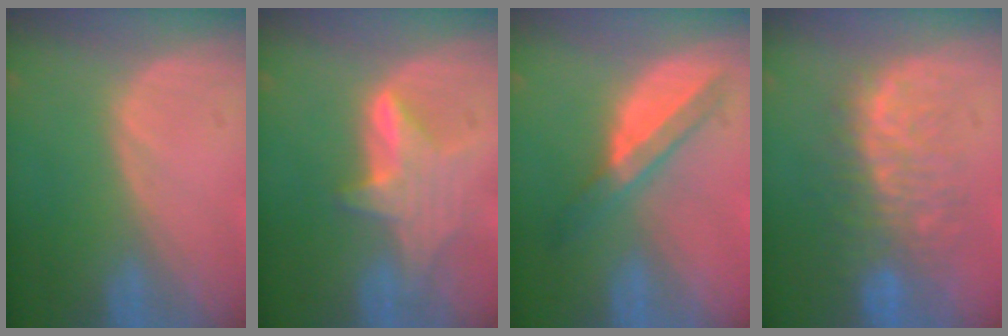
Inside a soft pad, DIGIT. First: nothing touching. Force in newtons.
{"total": 5.6, "press": 5.6, "slide": 0.4}
{"total": 6.0, "press": 5.3, "slide": 2.8}
{"total": 8.7, "press": 8.1, "slide": 3.1}